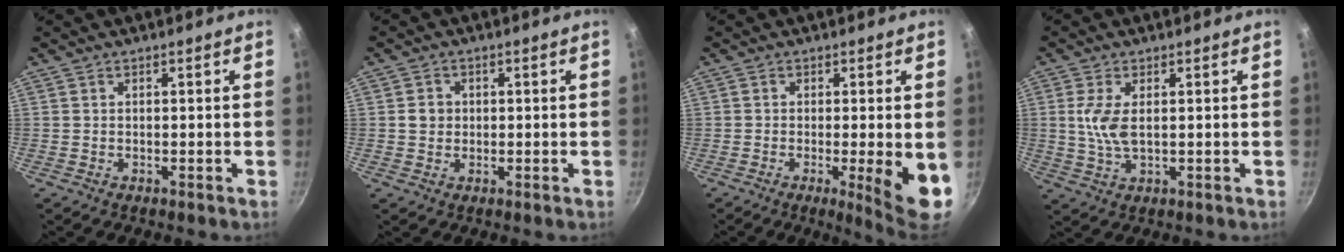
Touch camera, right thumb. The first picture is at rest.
{"total": 2.8, "force": [0.1, 2.6, 1.1], "torque": [-0.005, 0.006, 0.000]}
{"total": 8.6, "force": [-1.8, 1.1, 8.4], "torque": [-0.110, -0.009, -0.019]}
{"total": 5.6, "force": [0.8, 2.5, 4.9], "torque": [-0.106, -0.003, 0.017]}